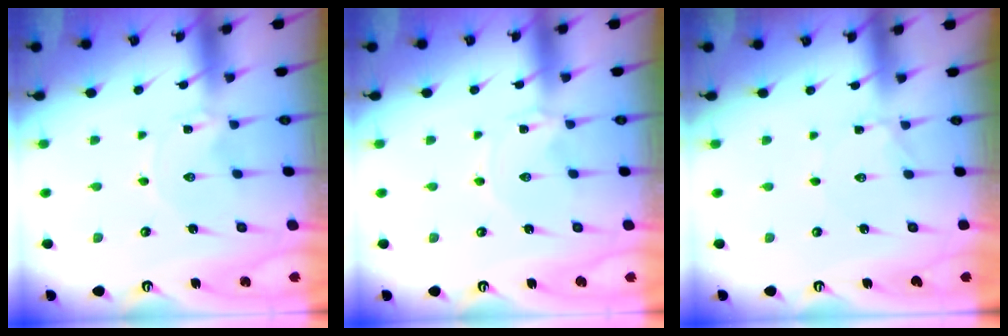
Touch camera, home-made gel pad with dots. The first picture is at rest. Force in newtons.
{"total": 0.0}
{"total": 1.0, "press": 1.0, "slide": 0.1}